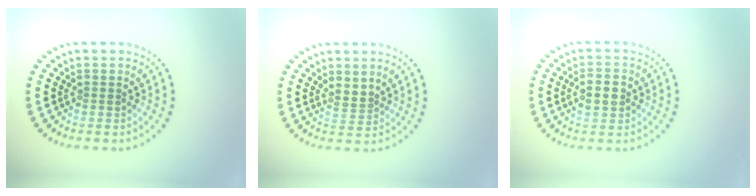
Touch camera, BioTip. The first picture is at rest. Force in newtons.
{"total": 1.6, "press": 1.3, "slide": 0.9}
{"total": 2.7, "press": 2.7, "slide": 0.1}